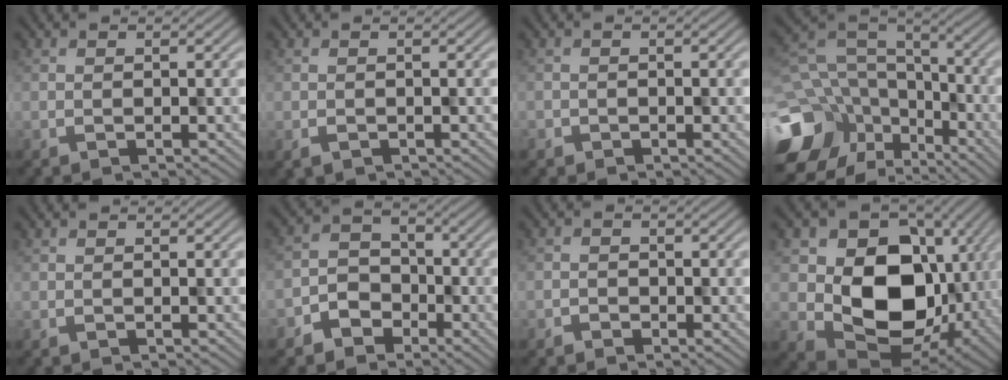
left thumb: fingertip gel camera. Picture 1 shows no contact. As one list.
[{"total": 1.1, "force": [-0.6, 0.9, 0.1], "torque": [-0.003, -0.007, -0.006]}, {"total": 0.9, "force": [-0.5, 0.6, -0.5], "torque": [0.012, -0.004, -0.006]}, {"total": 13.7, "force": [-6.1, 10.4, 6.5], "torque": [-0.191, -0.035, -0.085]}, {"total": 0.0}, {"total": 4.9, "force": [-3.2, 3.6, 0.9], "torque": [-0.009, 0.002, -0.066]}, {"total": 1.2, "force": [-0.8, 0.7, -0.6], "torque": [0.016, -0.001, -0.014]}, {"total": 12.7, "force": [1.4, 10.0, 7.6], "torque": [-0.128, -0.030, 0.035]}]